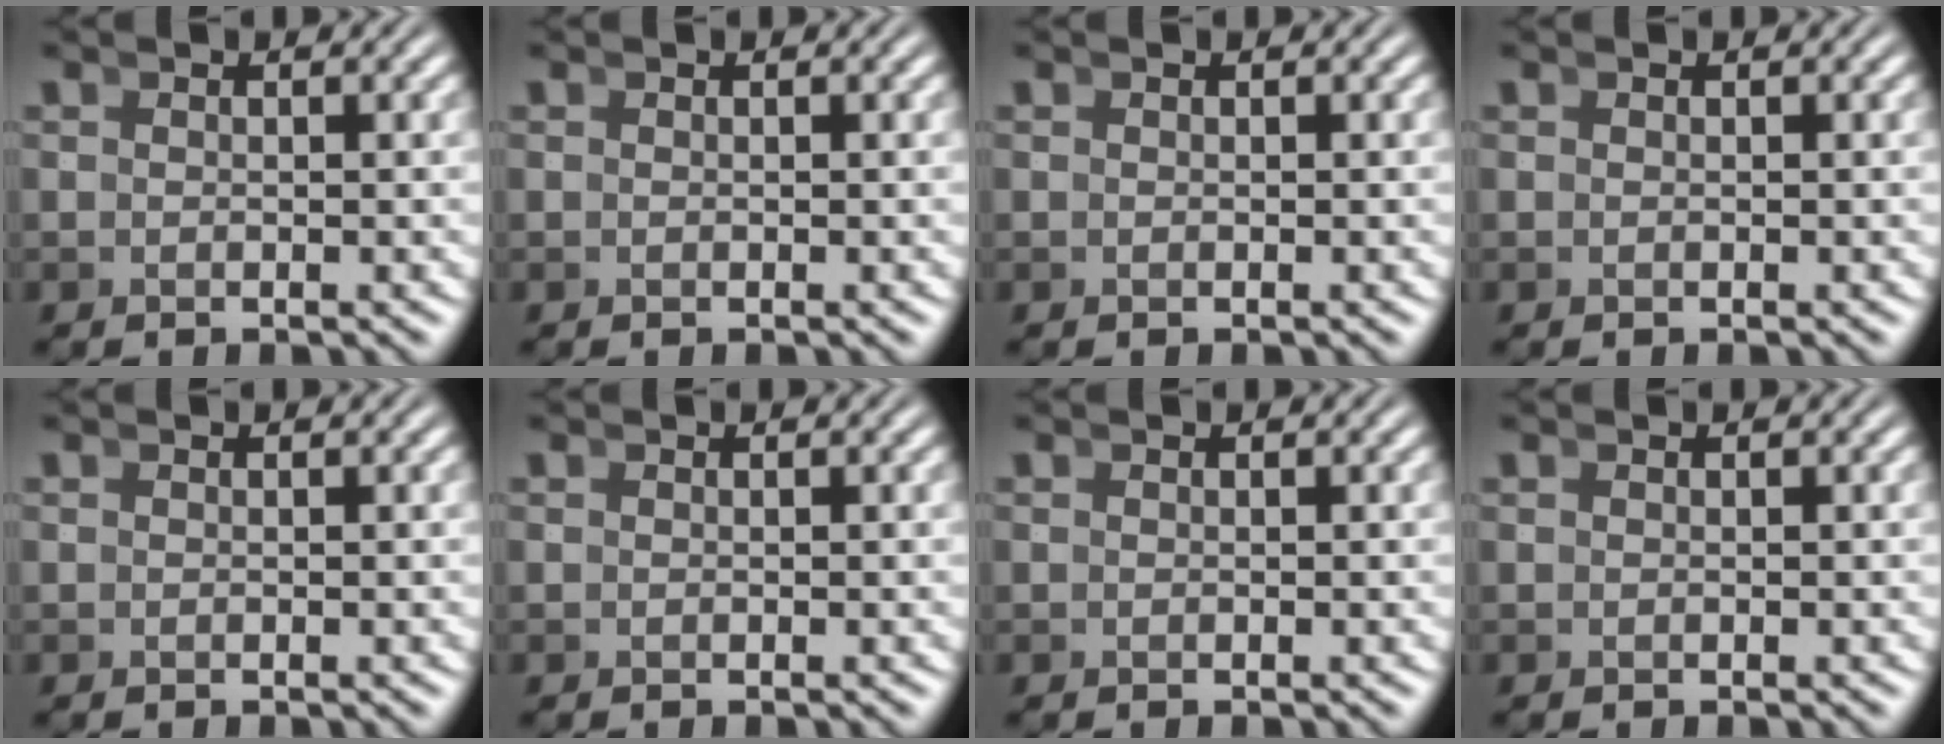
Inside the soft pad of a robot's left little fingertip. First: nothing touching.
{"total": 0.0}
{"total": 0.0}
{"total": 0.0}
{"total": 0.0}
{"total": 0.0}
{"total": 0.0}
{"total": 0.0}